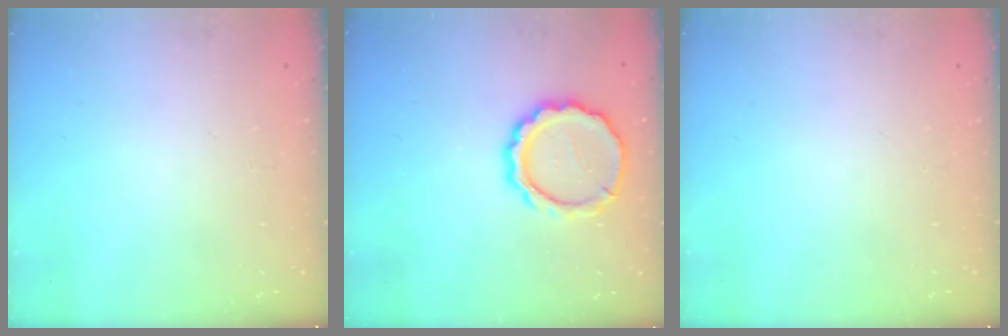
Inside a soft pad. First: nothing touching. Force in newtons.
{"total": 12.2, "press": 12.1, "slide": 1.8}
{"total": 0.0}